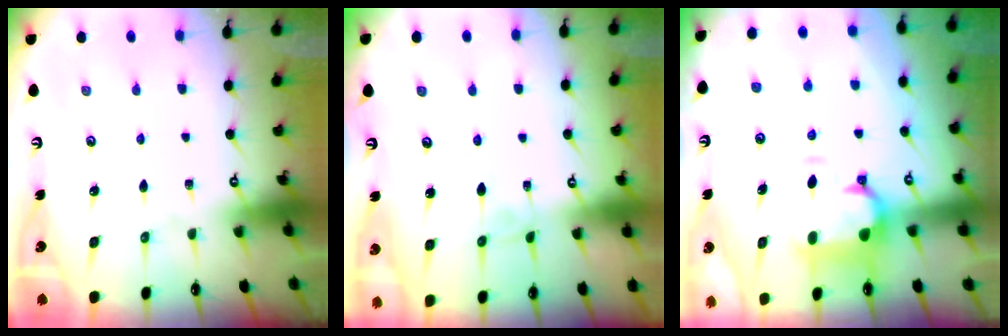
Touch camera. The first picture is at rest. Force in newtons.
{"total": 1.6, "press": 1.6, "slide": 0.1}
{"total": 1.4, "press": 0.7, "slide": 1.2}